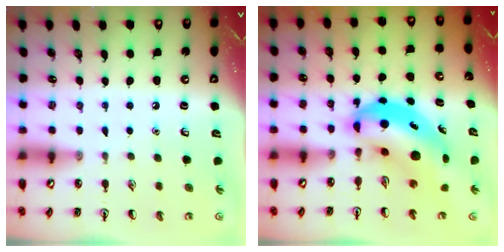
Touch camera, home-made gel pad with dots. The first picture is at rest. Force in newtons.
{"total": 8.2, "press": 8.0, "slide": 1.7}